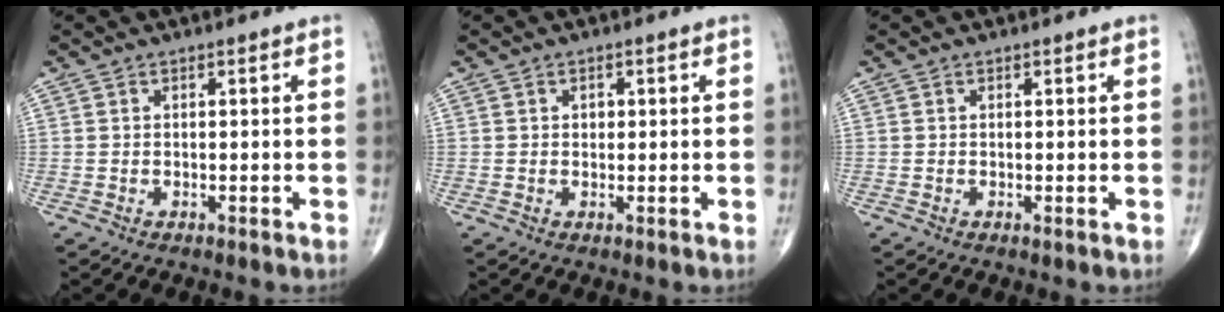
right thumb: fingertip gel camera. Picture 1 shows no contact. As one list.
[{"total": 1.2, "force": [0.3, 1.0, 0.7], "torque": [-0.004, 0.001, 0.004]}, {"total": 0.0}]